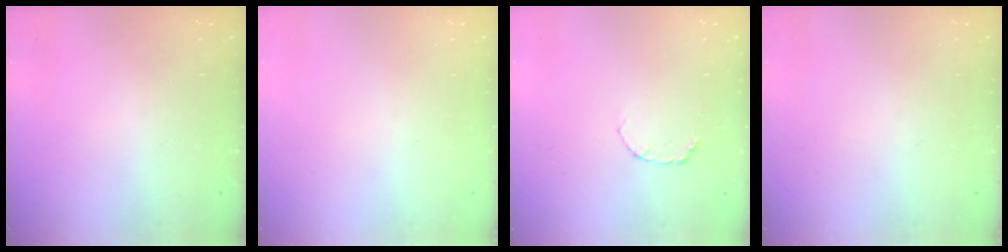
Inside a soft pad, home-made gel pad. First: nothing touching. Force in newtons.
{"total": 0.0}
{"total": 4.0, "press": 3.9, "slide": 0.5}
{"total": 0.0}